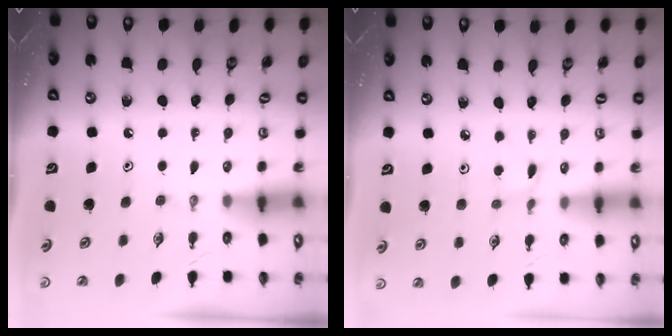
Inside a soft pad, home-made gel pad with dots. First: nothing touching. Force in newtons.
{"total": 1.1, "press": 1.1, "slide": 0.1}